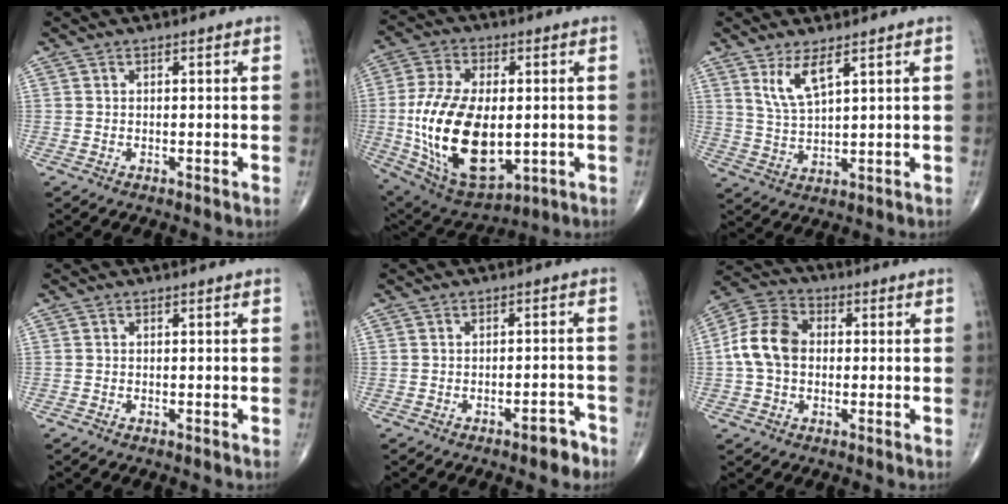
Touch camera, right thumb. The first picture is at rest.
{"total": 22.1, "force": [-1.8, 12.1, 18.5], "torque": [-0.351, -0.009, -0.008]}
{"total": 5.9, "force": [3.3, 1.5, 4.7], "torque": [-0.096, -0.026, 0.075]}
{"total": 0.0}
{"total": 3.5, "force": [-2.4, 1.3, 2.1], "torque": [-0.020, 0.022, -0.031]}
{"total": 10.4, "force": [0.0, 7.7, 7.0], "torque": [-0.129, 0.030, -0.011]}